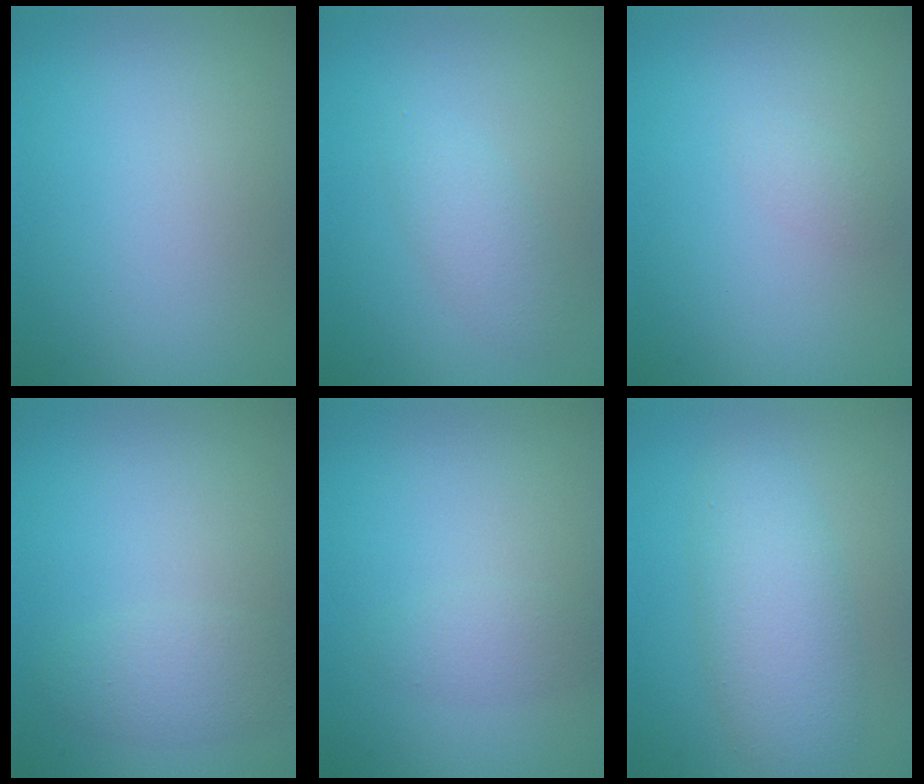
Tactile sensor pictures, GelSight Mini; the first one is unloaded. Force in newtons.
{"total": 2.2, "press": 2.2, "slide": 0.1}
{"total": 0.8, "press": 0.8, "slide": 0.0}
{"total": 2.5, "press": 2.5, "slide": 0.1}
{"total": 1.5, "press": 1.5, "slide": 0.0}
{"total": 5.3, "press": 5.3, "slide": 0.3}